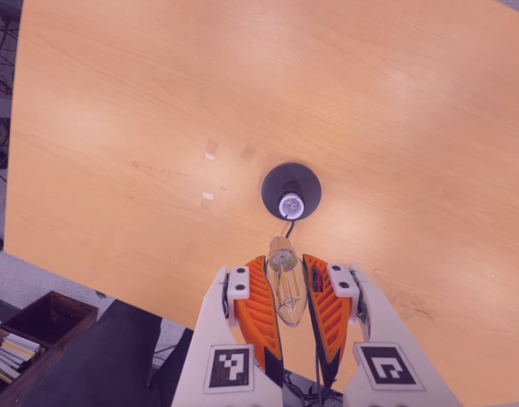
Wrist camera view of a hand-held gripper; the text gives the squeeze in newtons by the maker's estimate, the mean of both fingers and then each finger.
{"total": 21.4, "left": 24.6, "right": 18.2}